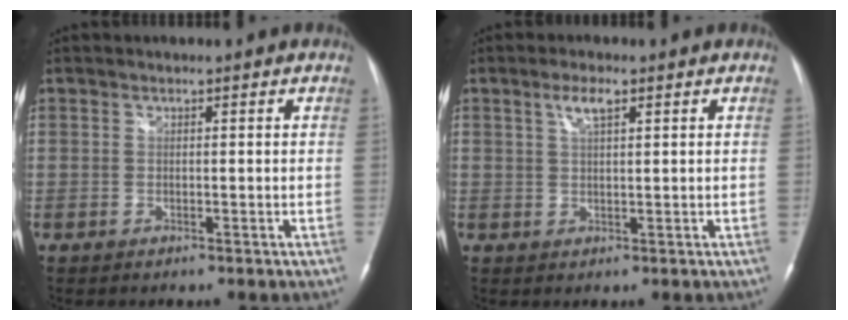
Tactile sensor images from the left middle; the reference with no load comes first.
{"total": 2.9, "force": [1.6, 0.7, 2.3], "torque": [-0.051, 0.004, 0.032]}